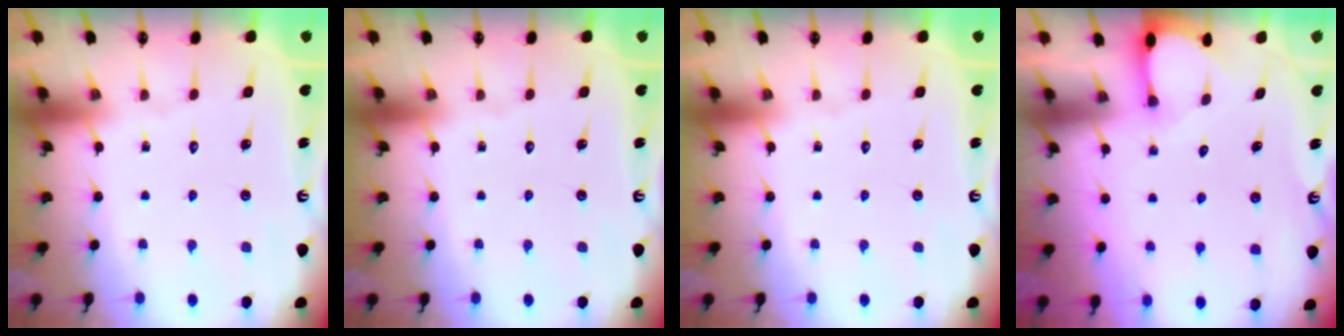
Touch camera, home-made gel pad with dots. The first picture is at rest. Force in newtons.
{"total": 0.0}
{"total": 0.0}
{"total": 2.0, "press": 1.9, "slide": 0.3}